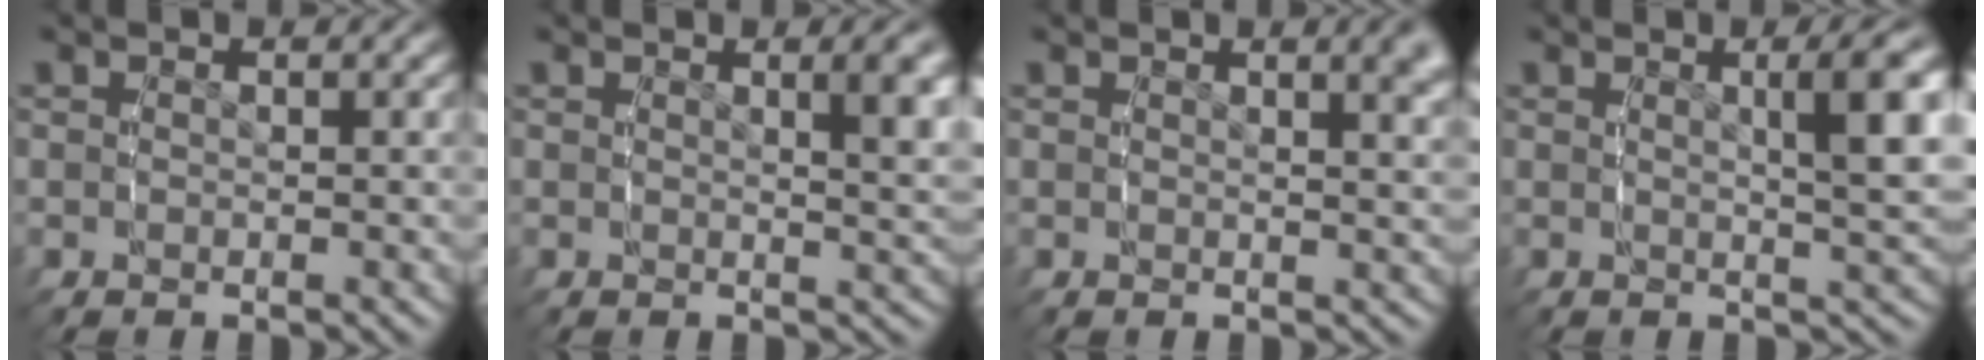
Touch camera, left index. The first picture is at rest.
{"total": 2.8, "force": [1.1, -0.1, 2.5], "torque": [-0.032, -0.006, 0.023]}
{"total": 2.5, "force": [1.5, 0.0, 2.0], "torque": [-0.022, -0.002, 0.025]}
{"total": 4.9, "force": [1.5, 0.6, 4.7], "torque": [-0.055, 0.003, 0.026]}